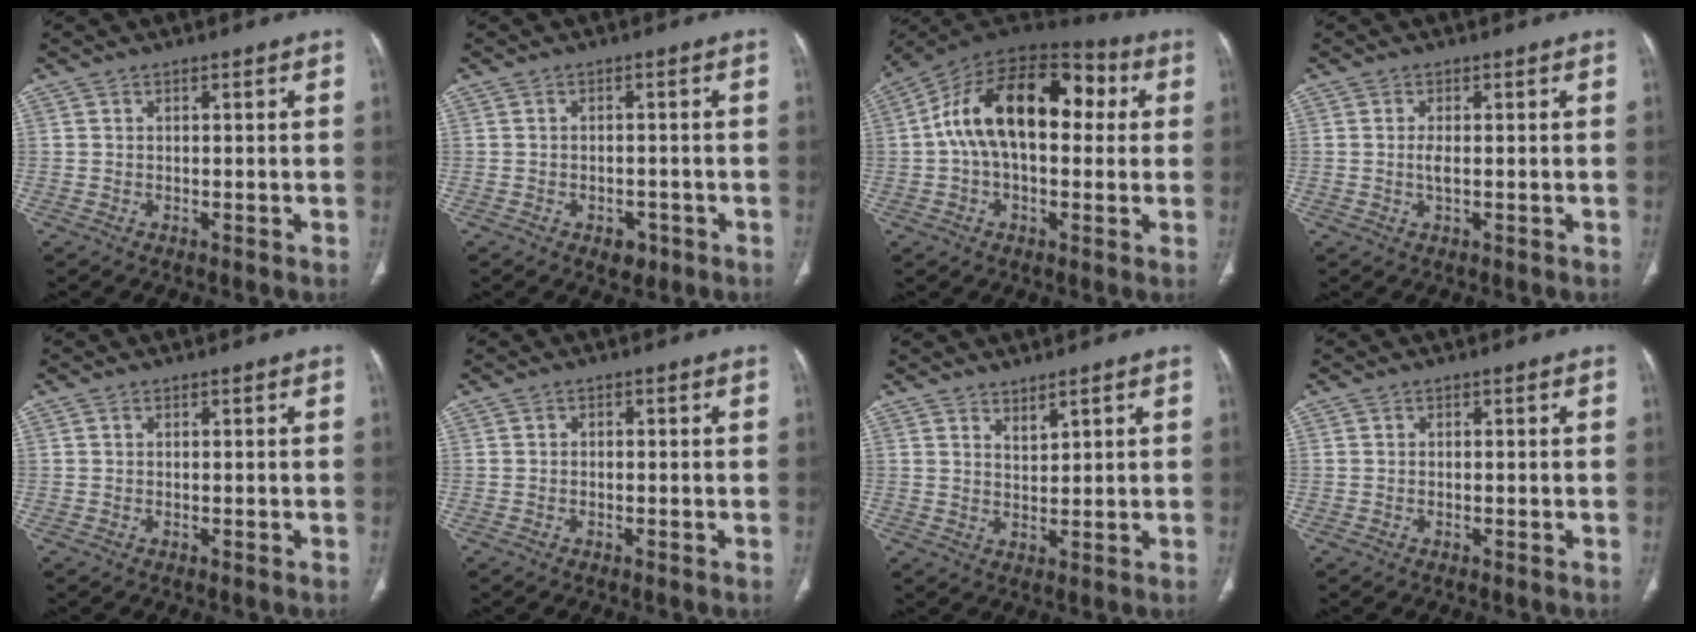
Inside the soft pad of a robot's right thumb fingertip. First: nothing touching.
{"total": 3.0, "force": [-1.7, 2.0, 1.5], "torque": [-0.007, 0.005, -0.015]}
{"total": 20.4, "force": [3.0, 11.8, 16.3], "torque": [-0.248, 0.047, 0.037]}
{"total": 1.6, "force": [0.0, 0.5, 1.5], "torque": [-0.037, -0.003, 0.002]}
{"total": 0.0}
{"total": 0.5, "force": [0.0, 0.4, 0.3], "torque": [-0.004, 0.001, -0.001]}
{"total": 2.4, "force": [2.1, 0.6, 1.1], "torque": [-0.016, -0.022, 0.044]}
{"total": 0.0}